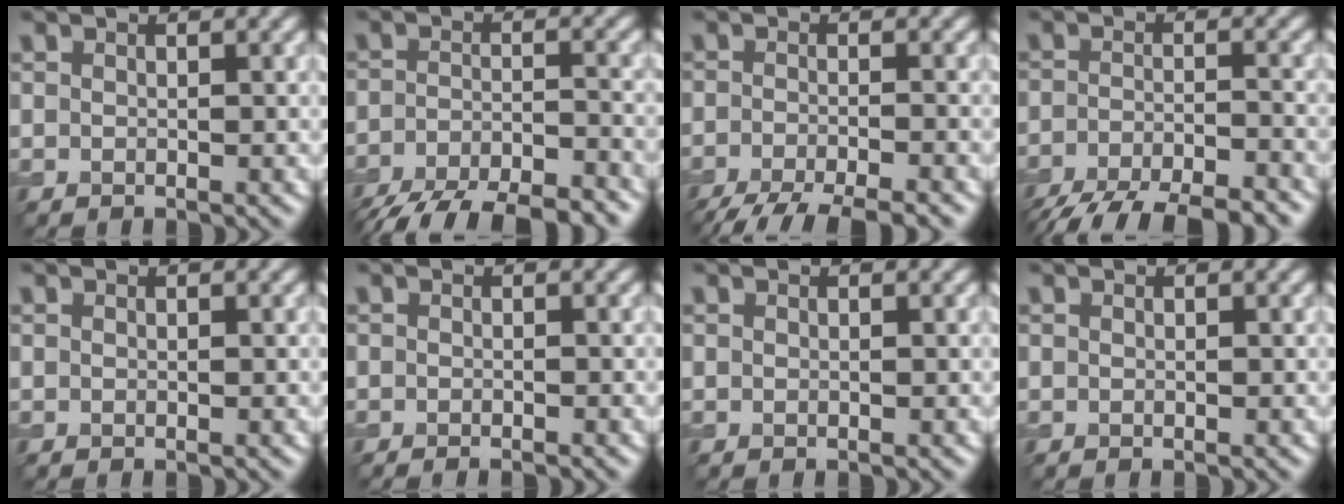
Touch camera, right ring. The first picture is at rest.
{"total": 10.4, "force": [-8.9, 2.8, 4.6], "torque": [-0.075, -0.030, -0.134]}
{"total": 6.8, "force": [-5.5, 1.2, 3.8], "torque": [-0.055, -0.021, -0.097]}
{"total": 9.4, "force": [-8.1, 2.2, 4.4], "torque": [-0.072, -0.025, -0.125]}
{"total": 0.0}
{"total": 1.0, "force": [-0.9, 0.1, 0.6], "torque": [-0.003, -0.003, -0.012]}
{"total": 0.0}
{"total": 0.0}